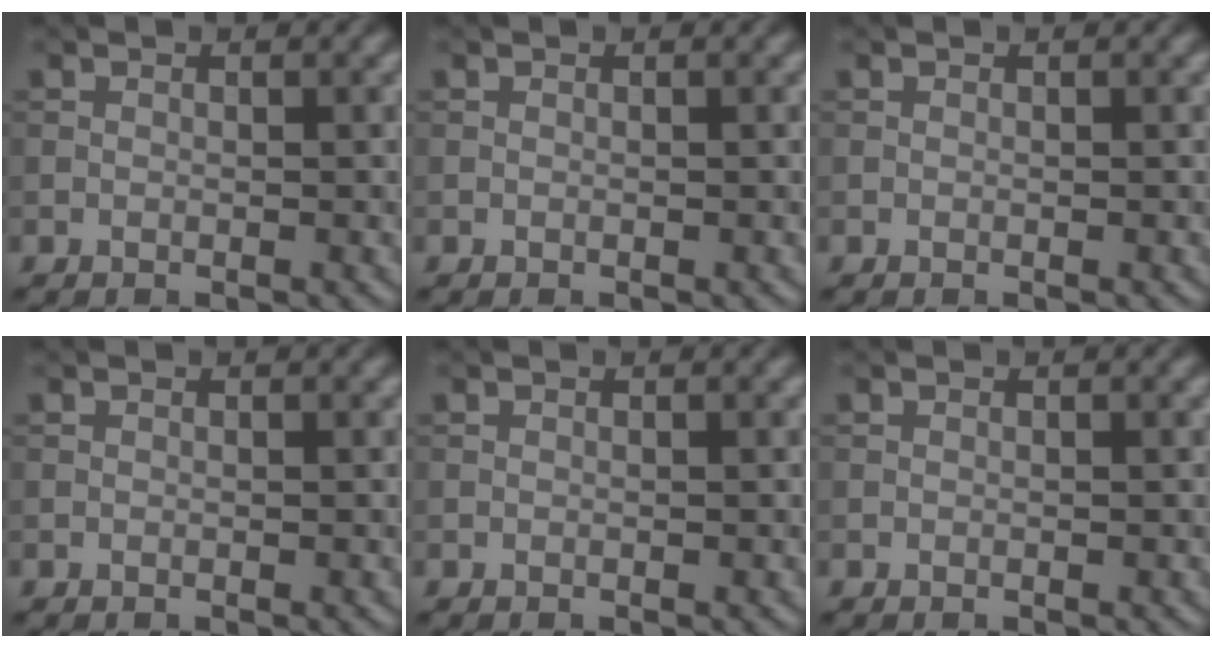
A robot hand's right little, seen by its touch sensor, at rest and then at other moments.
{"total": 0.0}
{"total": 0.0}
{"total": 0.0}
{"total": 0.0}
{"total": 0.0}